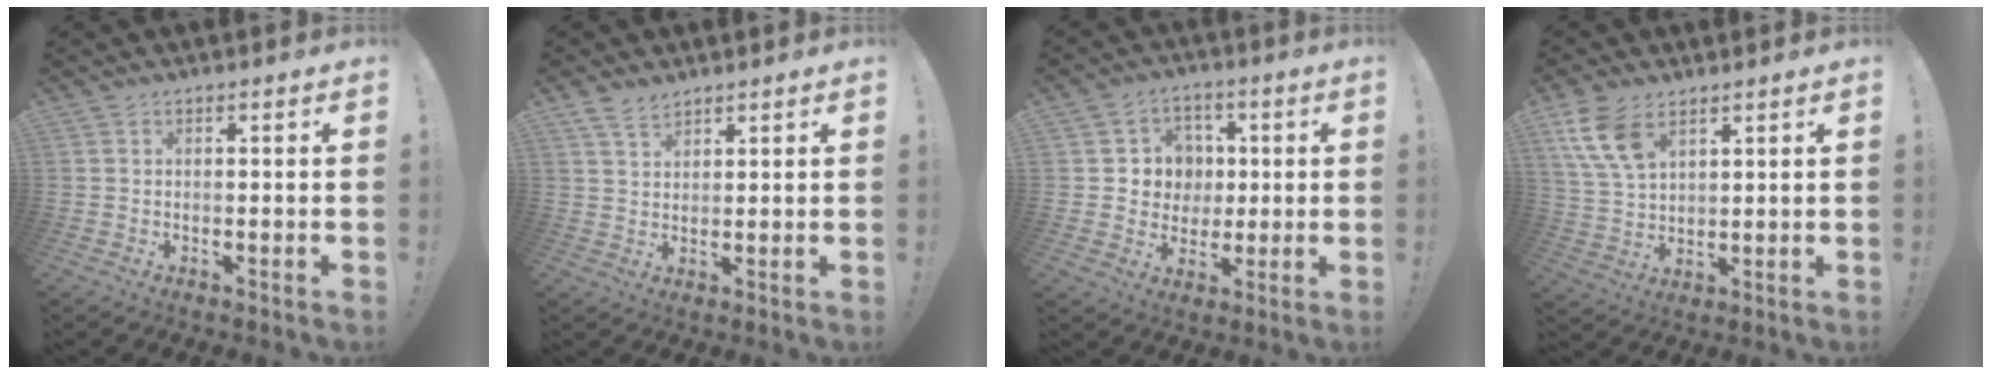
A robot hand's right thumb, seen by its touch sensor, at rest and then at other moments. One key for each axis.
{"total": 4.9, "fx": 3.8, "fy": 2.4, "fz": 2.0, "tx": -0.040, "ty": -0.015, "tz": 0.073}
{"total": 8.3, "fx": 0.5, "fy": 8.1, "fz": 1.3, "tx": -0.012, "ty": -0.003, "tz": 0.015}
{"total": 10.8, "fx": 6.1, "fy": 5.9, "fz": 6.7, "tx": -0.132, "ty": -0.019, "tz": 0.119}